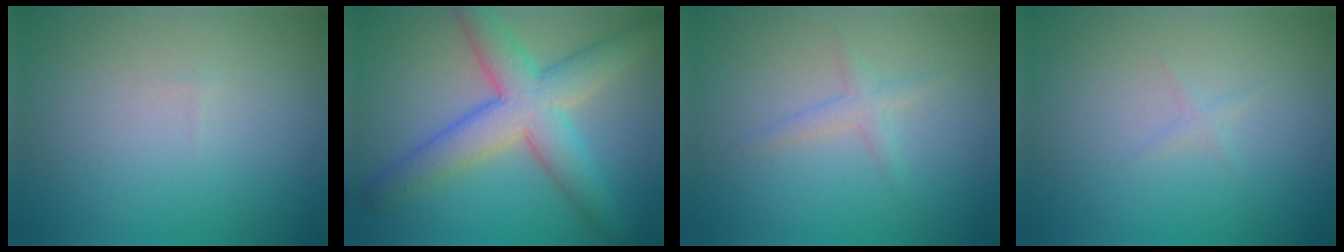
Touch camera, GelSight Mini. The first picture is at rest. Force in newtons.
{"total": 7.4, "press": 7.4, "slide": 0.4}
{"total": 1.3, "press": 1.3, "slide": 0.1}
{"total": 0.6, "press": 0.6, "slide": 0.0}